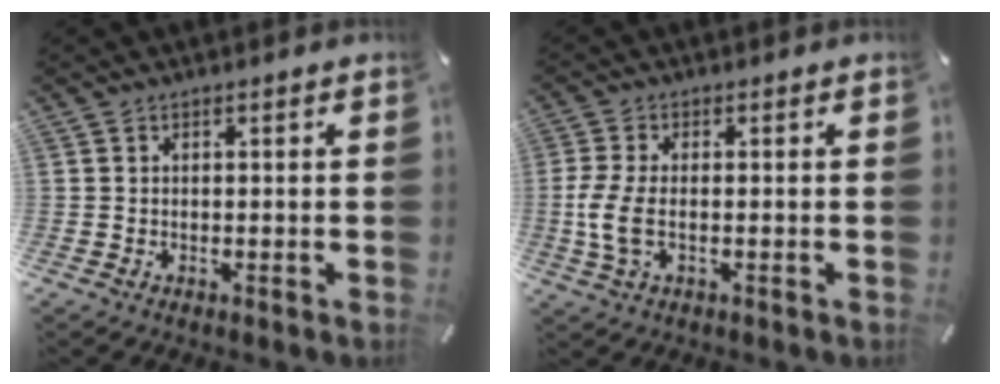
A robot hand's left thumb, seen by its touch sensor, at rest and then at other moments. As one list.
[{"total": 7.3, "force": [-0.9, 3.1, 6.5], "torque": [-0.148, -0.011, -0.018]}]